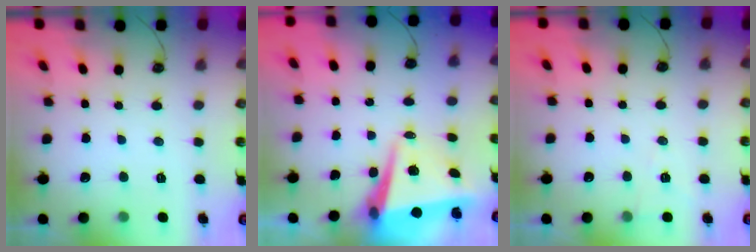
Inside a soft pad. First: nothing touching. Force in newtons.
{"total": 8.3, "press": 8.1, "slide": 2.0}
{"total": 5.4, "press": 3.2, "slide": 4.3}